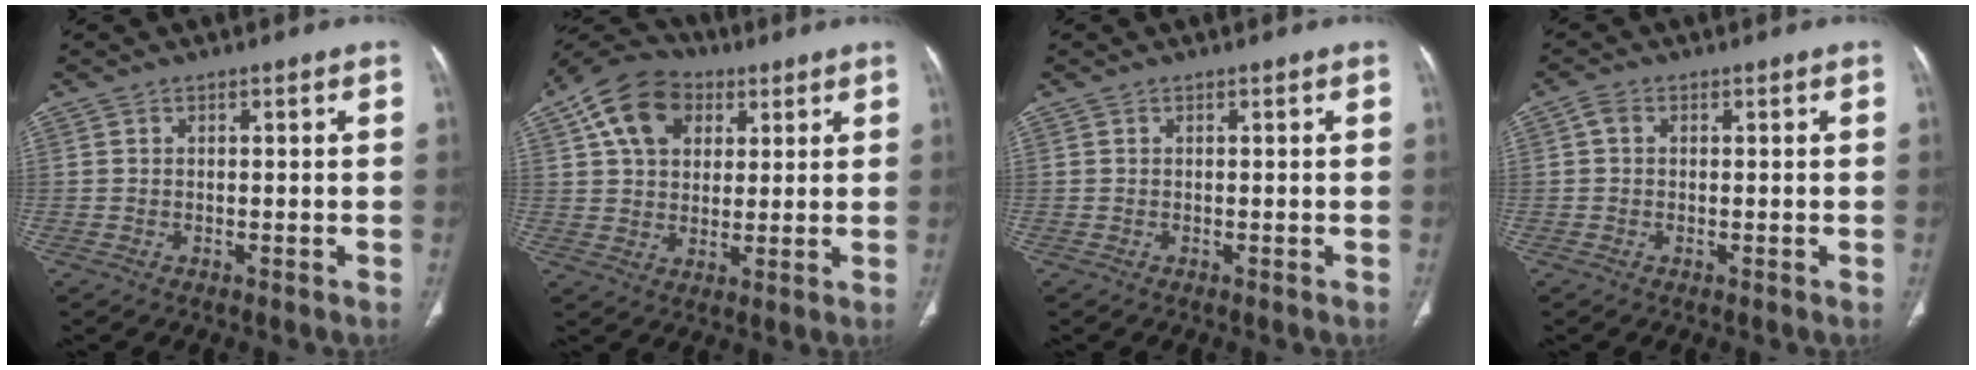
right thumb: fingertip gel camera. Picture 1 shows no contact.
{"total": 13.3, "force": [5.3, 9.5, 7.7], "torque": [-0.114, 0.002, 0.084]}
{"total": 0.0}
{"total": 1.7, "force": [0.3, 1.3, 1.1], "torque": [-0.015, 0.004, 0.001]}